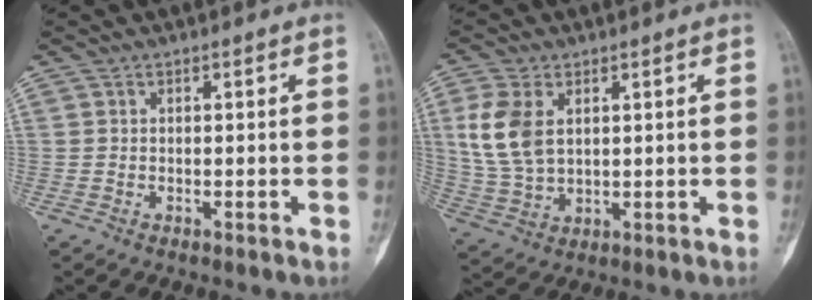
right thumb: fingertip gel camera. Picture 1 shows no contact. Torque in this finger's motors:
{"motor_torque": [0.50, 1.94, 1.12, 0.17, 0.12]}